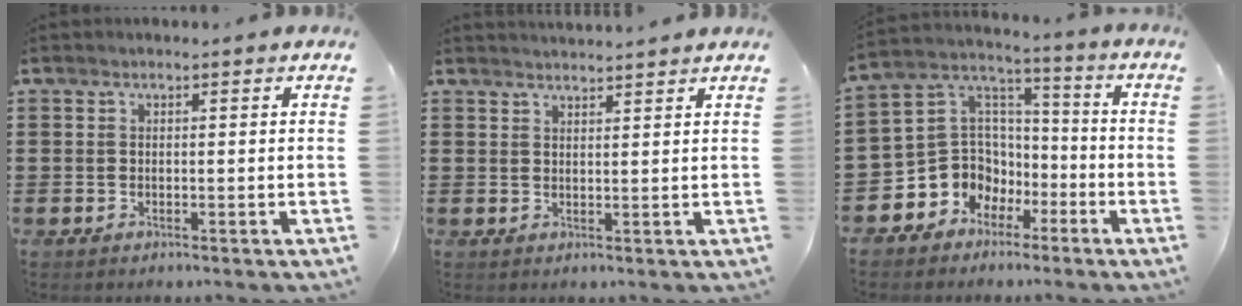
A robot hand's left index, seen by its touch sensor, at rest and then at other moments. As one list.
[{"total": 2.0, "force": [1.9, -0.3, -0.1], "torque": [-0.003, -0.003, 0.038]}, {"total": 8.0, "force": [-2.8, 7.5, 0.4], "torque": [-0.050, -0.008, -0.050]}]